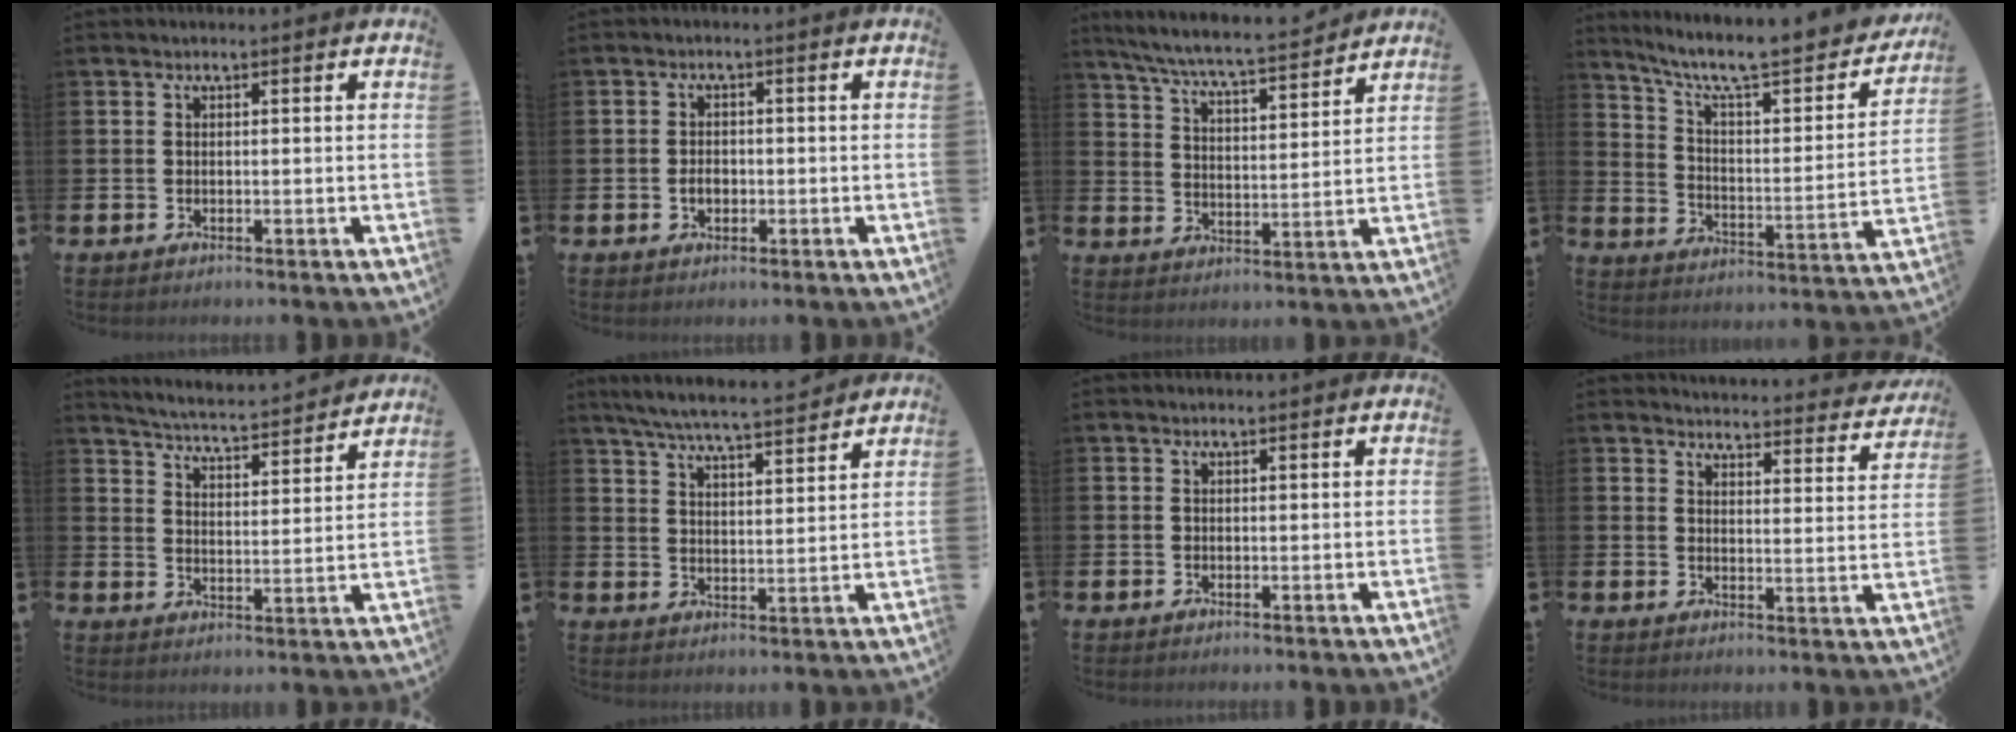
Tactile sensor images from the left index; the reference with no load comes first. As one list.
[{"total": 2.0, "force": [-0.4, 1.4, 1.3], "torque": [-0.013, 0.000, -0.013]}, {"total": 6.9, "force": [6.5, 0.1, 2.3], "torque": [-0.073, -0.045, 0.112]}, {"total": 8.8, "force": [7.2, 2.0, 4.7], "torque": [-0.109, -0.057, 0.112]}, {"total": 4.9, "force": [4.8, -0.1, 0.7], "torque": [-0.035, -0.043, 0.079]}, {"total": 6.3, "force": [6.1, 0.1, 1.9], "torque": [-0.052, -0.040, 0.105]}, {"total": 0.0}, {"total": 3.9, "force": [3.9, 0.4, 0.4], "torque": [-0.008, -0.037, 0.063]}]